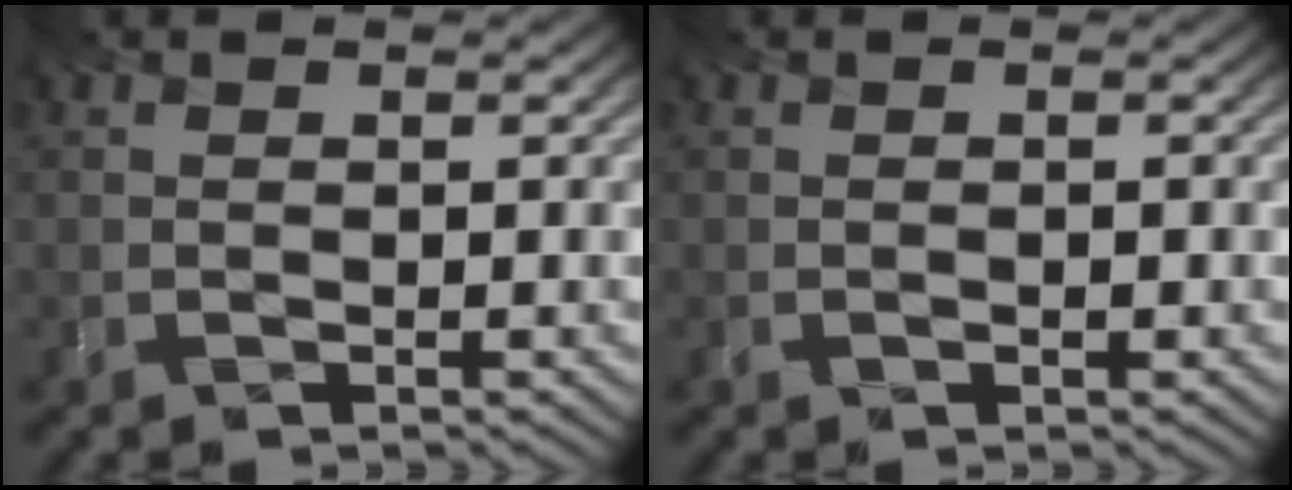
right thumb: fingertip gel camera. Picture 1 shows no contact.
{"total": 0.6, "force": [-0.2, 0.2, 0.5], "torque": [-0.006, -0.003, -0.001]}